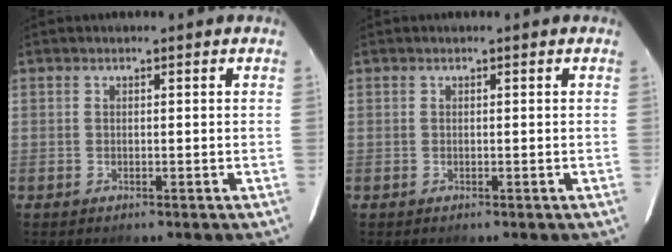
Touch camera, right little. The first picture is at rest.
{"total": 0.0}